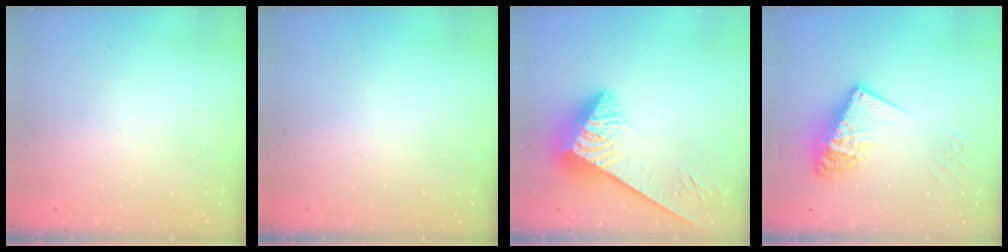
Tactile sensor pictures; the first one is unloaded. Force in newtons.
{"total": 0.0}
{"total": 4.5, "press": 4.5, "slide": 0.5}
{"total": 14.7, "press": 14.6, "slide": 1.5}